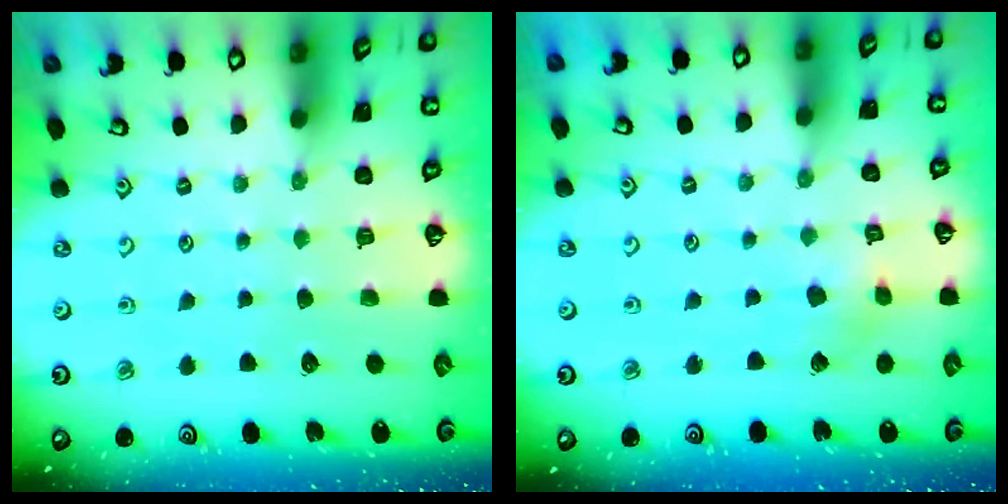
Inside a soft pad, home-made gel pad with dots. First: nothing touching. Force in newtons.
{"total": 4.4, "press": 4.3, "slide": 0.5}